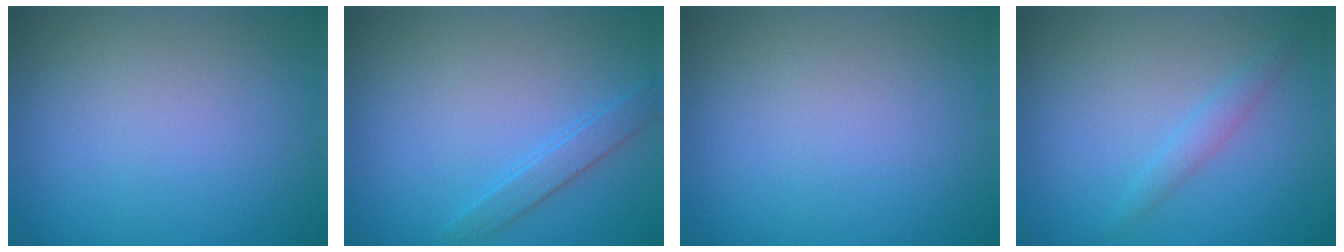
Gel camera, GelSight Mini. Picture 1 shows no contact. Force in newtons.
{"total": 1.6, "press": 1.6, "slide": 0.0}
{"total": 0.0}
{"total": 1.1, "press": 1.1, "slide": 0.1}